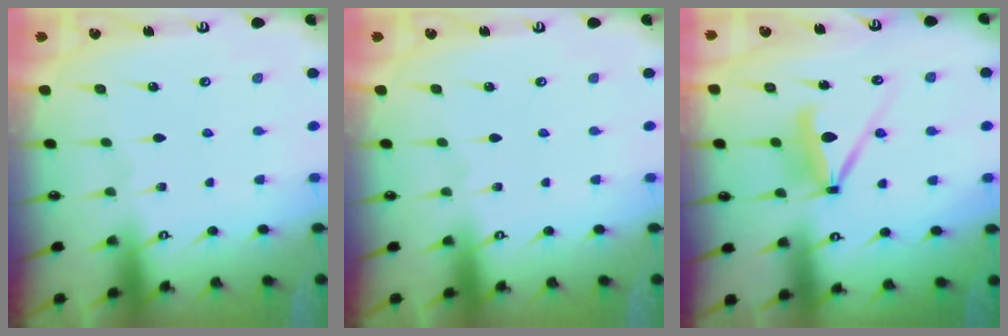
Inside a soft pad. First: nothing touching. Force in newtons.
{"total": 0.0}
{"total": 10.4, "press": 10.4, "slide": 0.6}